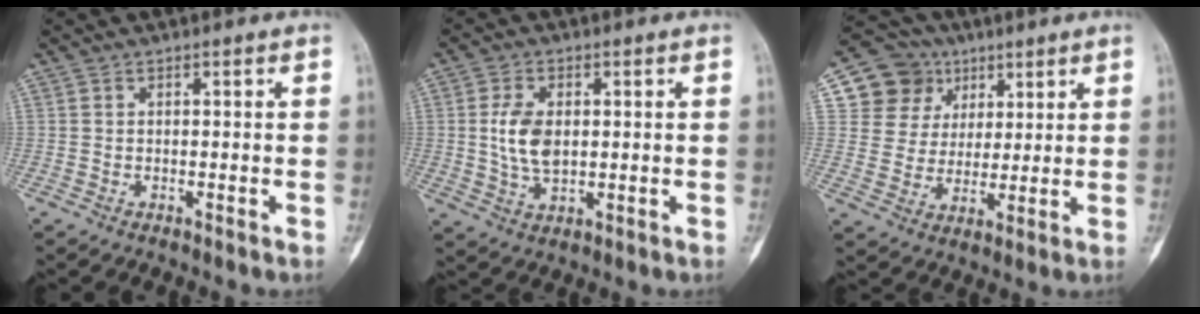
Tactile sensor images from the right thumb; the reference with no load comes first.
{"total": 7.4, "force": [0.7, 4.4, 5.9], "torque": [-0.109, -0.005, 0.016]}
{"total": 11.9, "force": [5.3, 10.4, 2.1], "torque": [0.004, -0.009, 0.096]}